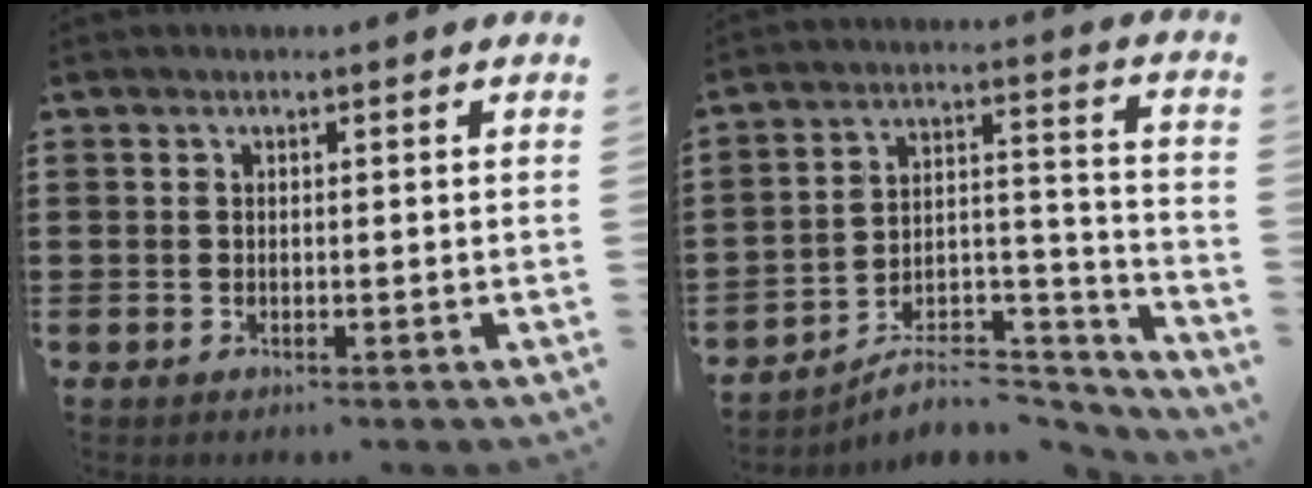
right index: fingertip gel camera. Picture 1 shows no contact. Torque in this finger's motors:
{"motor_torque": [-1.15, 0.95, -1.05, -0.21]}